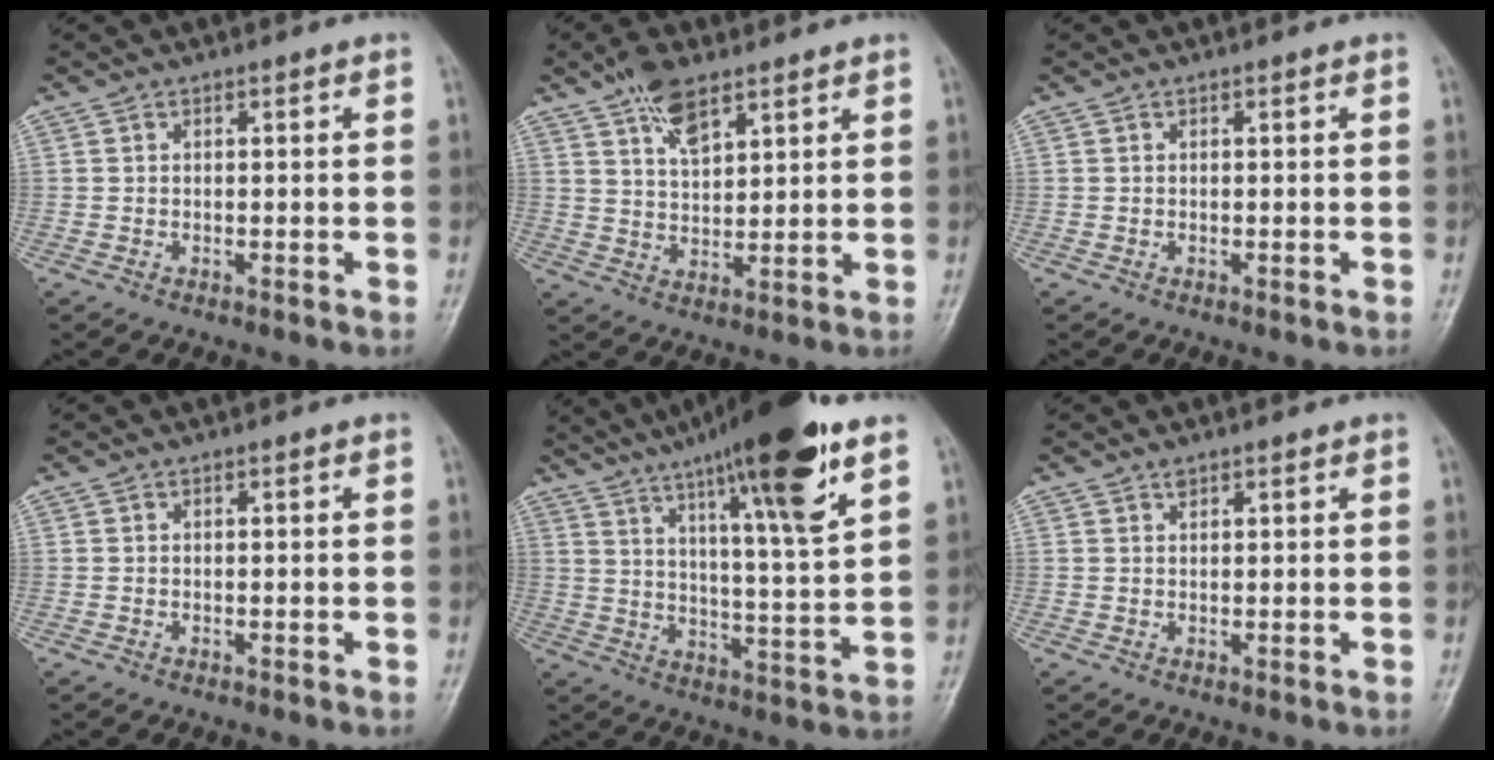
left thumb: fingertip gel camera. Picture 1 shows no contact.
{"total": 7.6, "force": [4.8, 3.4, 4.8], "torque": [-0.071, -0.020, 0.088]}
{"total": 0.0}
{"total": 0.0}
{"total": 20.5, "force": [12.5, 2.5, 16.0], "torque": [-0.238, -0.044, 0.196]}
{"total": 1.0, "force": [0.8, 0.5, 0.4], "torque": [-0.002, -0.004, 0.010]}